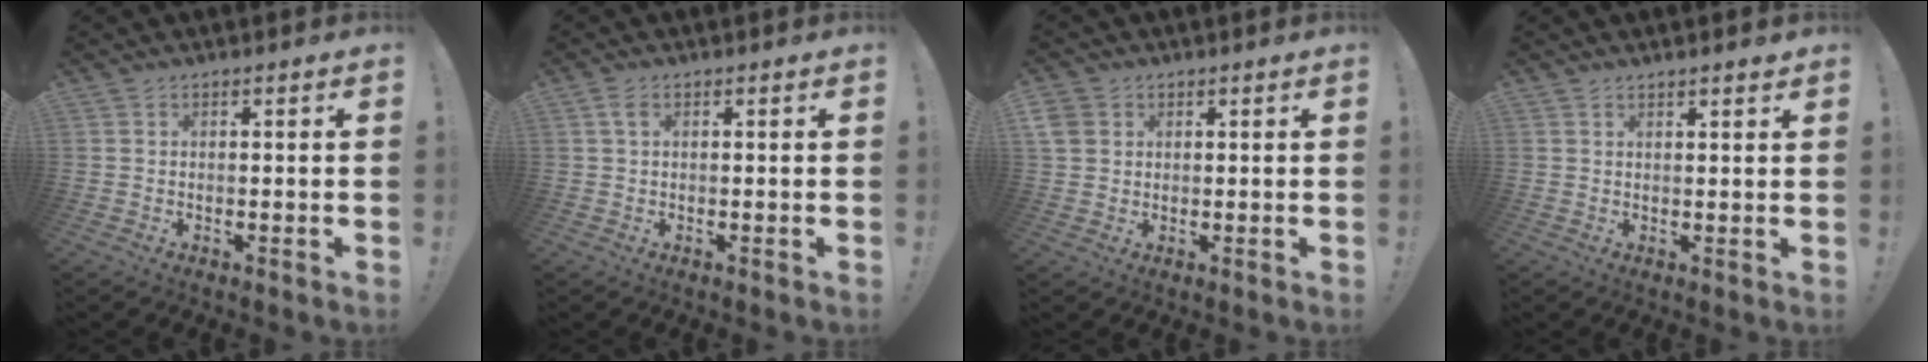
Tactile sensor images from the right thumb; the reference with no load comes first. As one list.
[{"total": 2.2, "force": [0.8, 1.1, 1.7], "torque": [-0.027, 0.001, 0.013]}, {"total": 5.5, "force": [1.9, 4.9, 1.6], "torque": [-0.032, -0.005, 0.040]}, {"total": 1.5, "force": [1.4, 0.2, 0.5], "torque": [0.003, -0.011, 0.023]}]